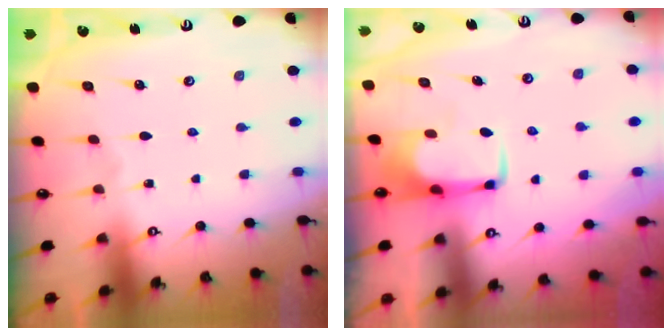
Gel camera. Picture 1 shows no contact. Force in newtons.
{"total": 1.6, "press": 1.5, "slide": 0.5}